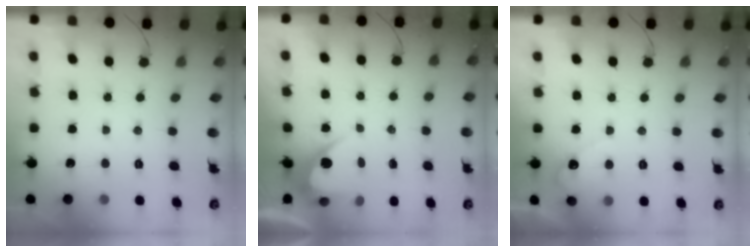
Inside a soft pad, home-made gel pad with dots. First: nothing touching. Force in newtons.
{"total": 3.5, "press": 3.5, "slide": 0.2}
{"total": 4.1, "press": 4.1, "slide": 0.3}